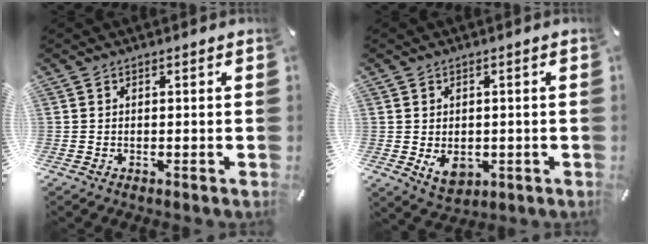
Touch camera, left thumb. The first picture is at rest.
{"total": 5.6, "force": [-1.0, 4.6, 3.1], "torque": [-0.039, -0.003, -0.016]}